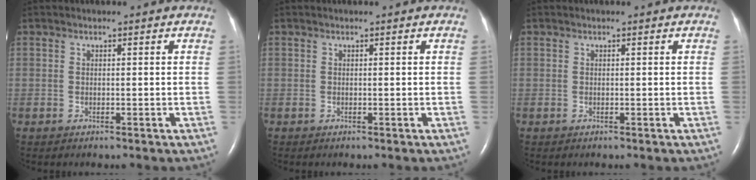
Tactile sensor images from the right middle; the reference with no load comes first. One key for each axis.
{"total": 0.0}
{"total": 0.0}